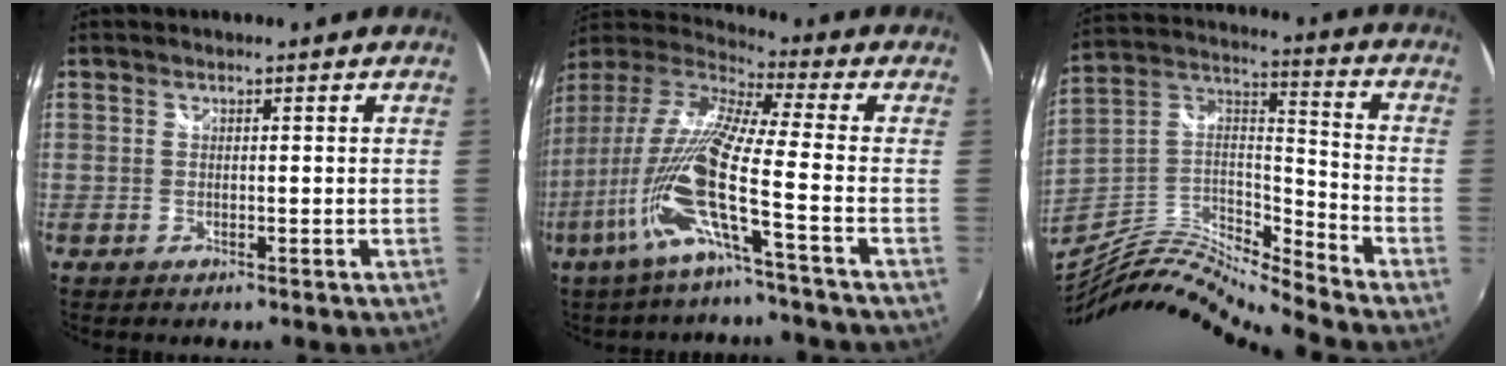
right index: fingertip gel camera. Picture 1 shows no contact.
{"total": 17.0, "force": [-6.3, 0.3, 15.8], "torque": [-0.294, -0.029, -0.132]}
{"total": 15.9, "force": [-14.4, -0.4, 6.7], "torque": [-0.128, 0.001, -0.281]}